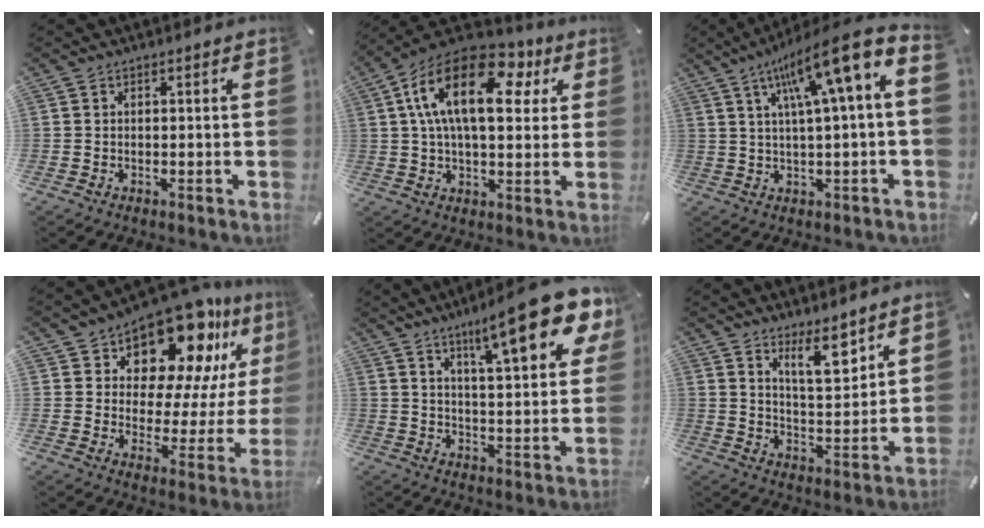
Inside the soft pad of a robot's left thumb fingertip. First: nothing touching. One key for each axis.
{"total": 20.2, "fx": 6.9, "fy": 10.5, "fz": 15.8, "tx": -0.293, "ty": -0.015, "tz": 0.108}
{"total": 14.7, "fx": 6.3, "fy": 2.0, "fz": 13.1, "tx": -0.219, "ty": -0.035, "tz": 0.098}
{"total": 16.7, "fx": 12.9, "fy": 7.6, "fz": 7.4, "tx": -0.115, "ty": -0.116, "tz": 0.219}
{"total": 18.8, "fx": 11.2, "fy": 4.8, "fz": 14.3, "tx": -0.221, "ty": -0.059, "tz": 0.176}
{"total": 9.2, "fx": 7.2, "fy": 2.8, "fz": 5.0, "tx": -0.073, "ty": -0.051, "tz": 0.123}